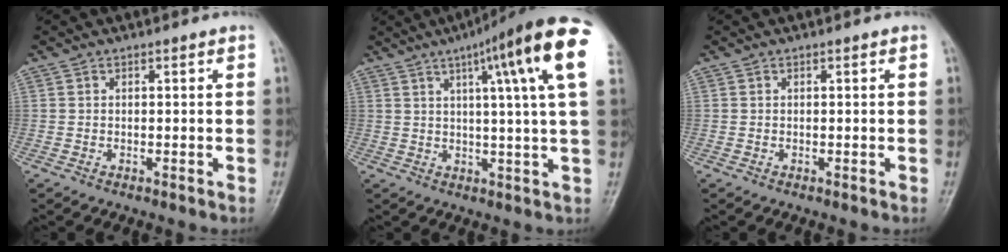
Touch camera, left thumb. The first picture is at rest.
{"total": 18.4, "force": [8.1, 1.6, 16.4], "torque": [-0.228, -0.007, 0.097]}
{"total": 0.0}